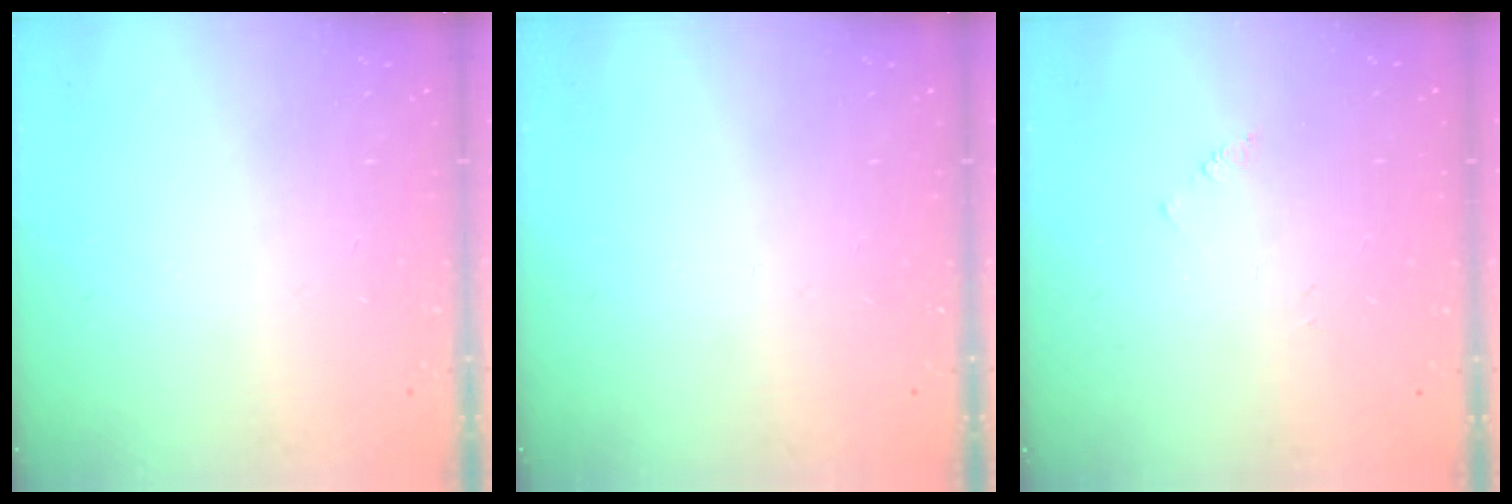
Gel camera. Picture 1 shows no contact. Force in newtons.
{"total": 0.0}
{"total": 1.4, "press": 1.3, "slide": 0.3}